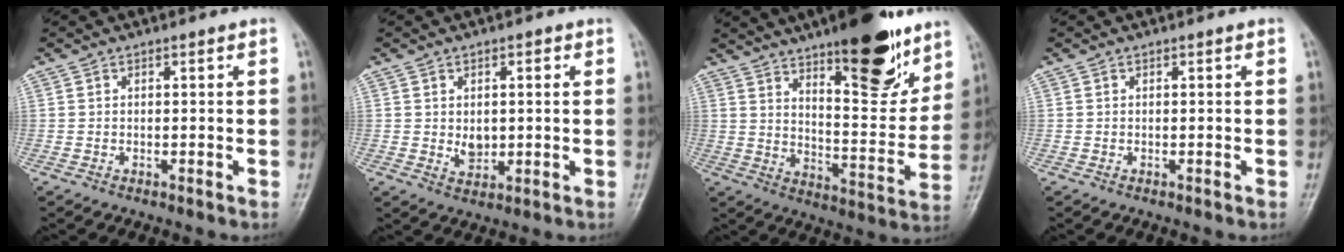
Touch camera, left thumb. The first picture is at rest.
{"total": 4.1, "force": [0.3, 3.2, 2.5], "torque": [-0.020, -0.006, 0.010]}
{"total": 20.7, "force": [13.2, 6.6, 14.5], "torque": [-0.169, -0.075, 0.203]}
{"total": 0.0}